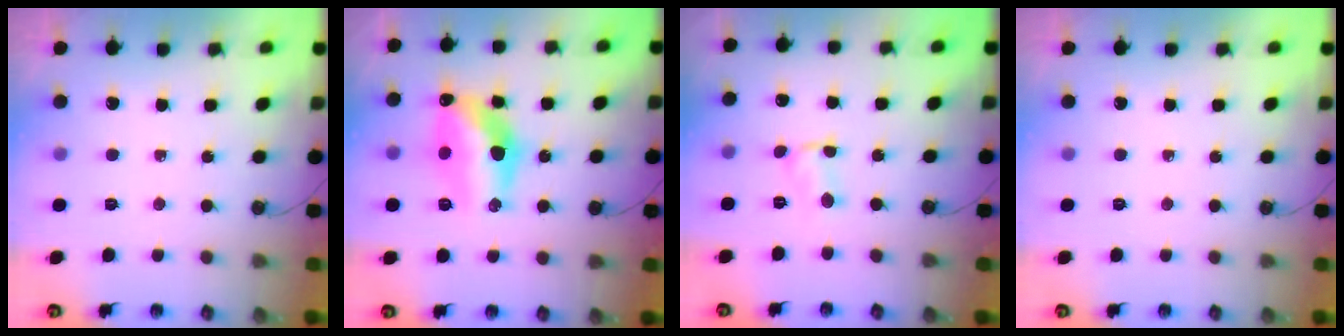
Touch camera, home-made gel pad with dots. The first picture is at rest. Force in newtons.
{"total": 15.7, "press": 15.5, "slide": 2.1}
{"total": 1.6, "press": 1.6, "slide": 0.2}
{"total": 0.0}